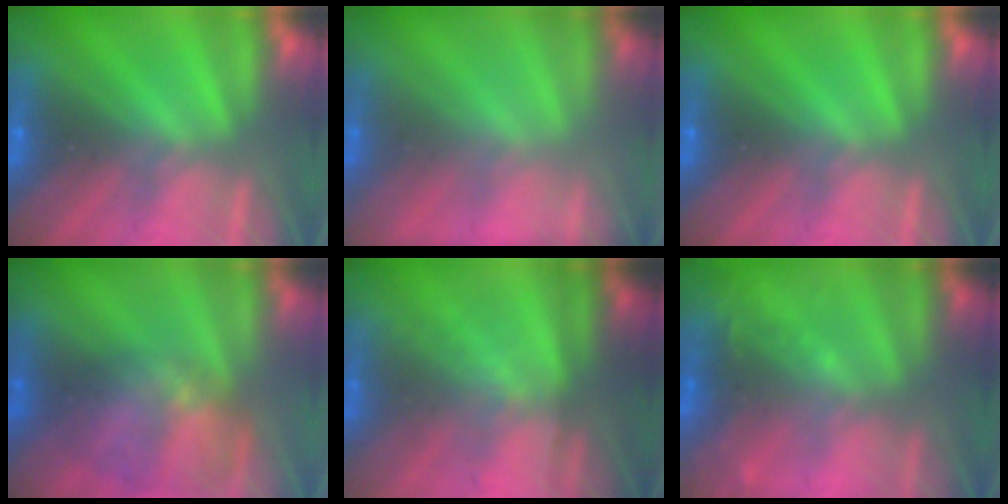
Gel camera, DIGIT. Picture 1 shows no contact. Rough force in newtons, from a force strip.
{"total": 1.7}
{"total": 0.0}
{"total": 9.3}
{"total": 1.3}
{"total": 2.2}